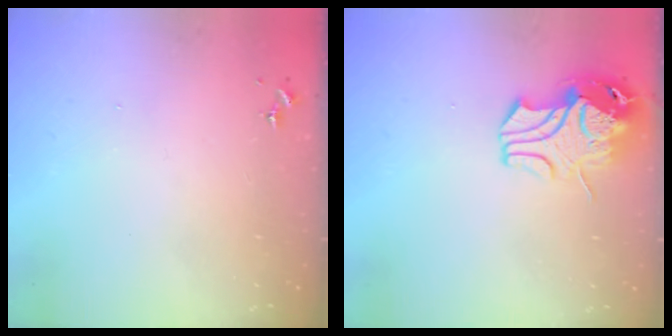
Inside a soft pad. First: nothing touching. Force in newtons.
{"total": 12.1, "press": 12.0, "slide": 1.8}